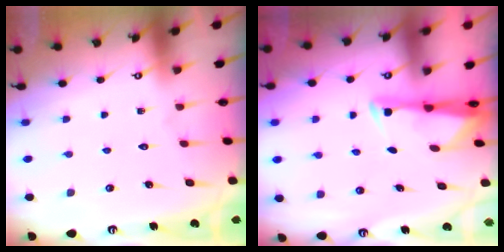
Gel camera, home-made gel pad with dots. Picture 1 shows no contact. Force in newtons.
{"total": 2.9, "press": 2.9, "slide": 0.4}